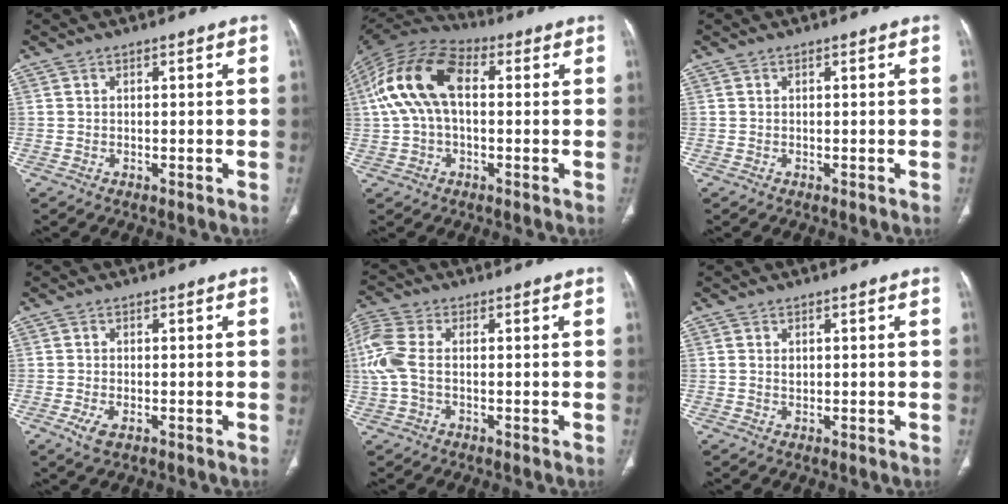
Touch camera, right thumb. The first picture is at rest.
{"total": 15.7, "force": [2.0, 9.2, 12.6], "torque": [-0.254, 0.040, 0.029]}
{"total": 0.0}
{"total": 2.9, "force": [-1.2, 1.4, 2.2], "torque": [-0.052, -0.004, -0.020]}
{"total": 3.0, "force": [-0.1, 1.7, 2.4], "torque": [-0.072, 0.003, -0.005]}
{"total": 1.1, "force": [0.3, 0.8, 0.7], "torque": [-0.013, 0.000, 0.009]}